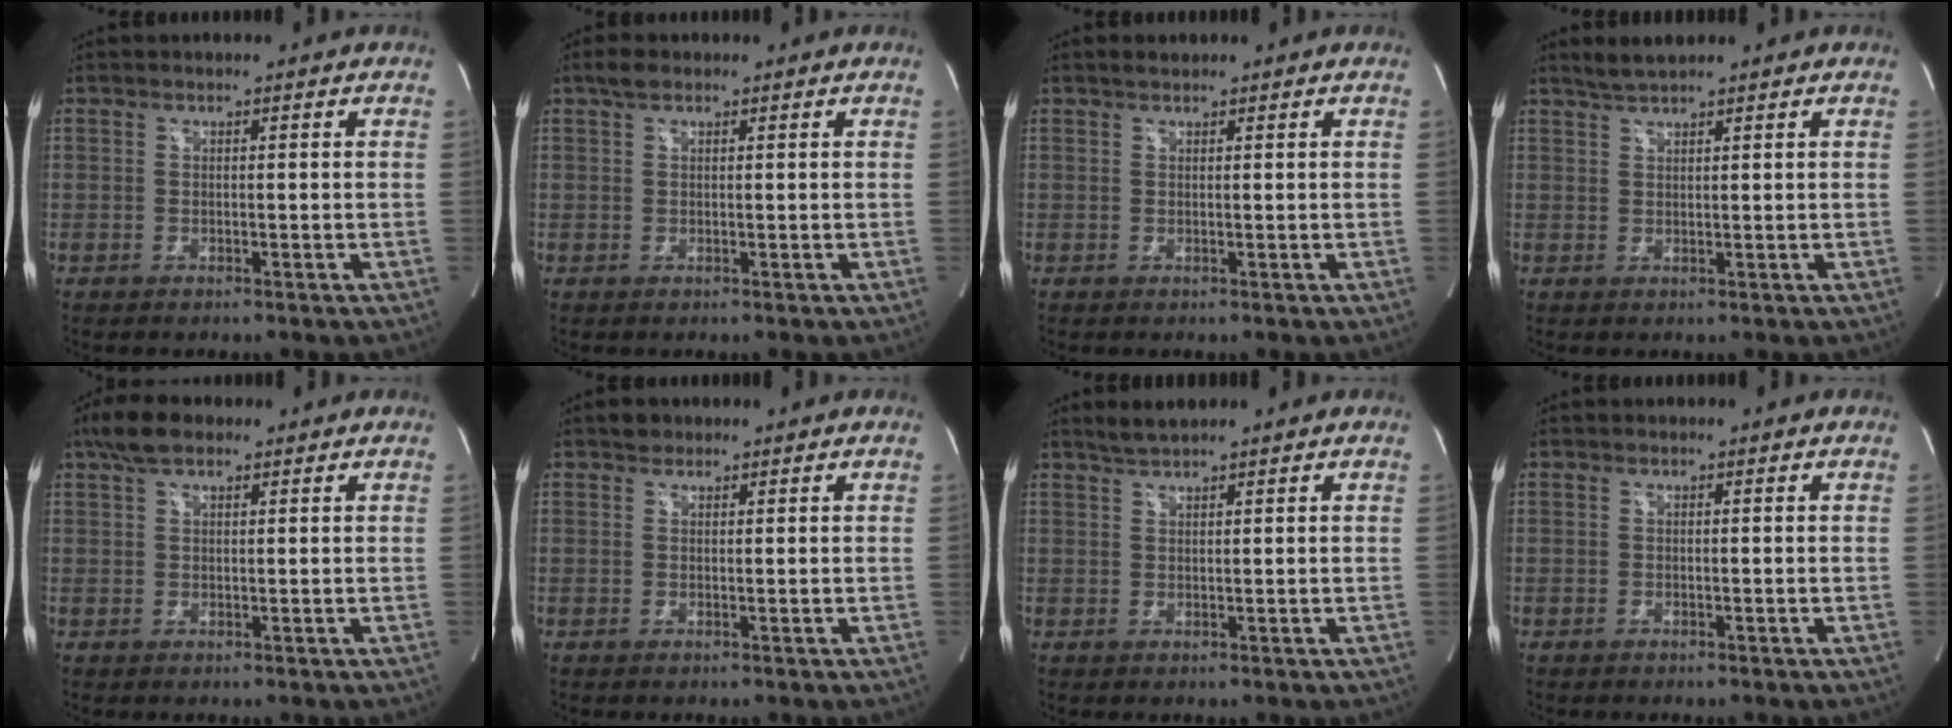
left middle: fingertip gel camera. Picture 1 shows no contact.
{"total": 1.8, "force": [1.2, 0.8, 1.0], "torque": [-0.027, 0.015, 0.023]}
{"total": 1.0, "force": [0.8, 0.3, 0.3], "torque": [-0.014, 0.008, 0.017]}
{"total": 2.6, "force": [2.4, 0.0, 1.1], "torque": [-0.029, 0.009, 0.048]}
{"total": 4.8, "force": [3.3, 1.9, 2.9], "torque": [-0.066, 0.021, 0.063]}
{"total": 1.4, "force": [1.1, 0.9, 0.2], "torque": [-0.005, 0.005, 0.015]}
{"total": 2.5, "force": [2.3, 0.0, 1.0], "torque": [-0.027, 0.009, 0.045]}
{"total": 0.0}